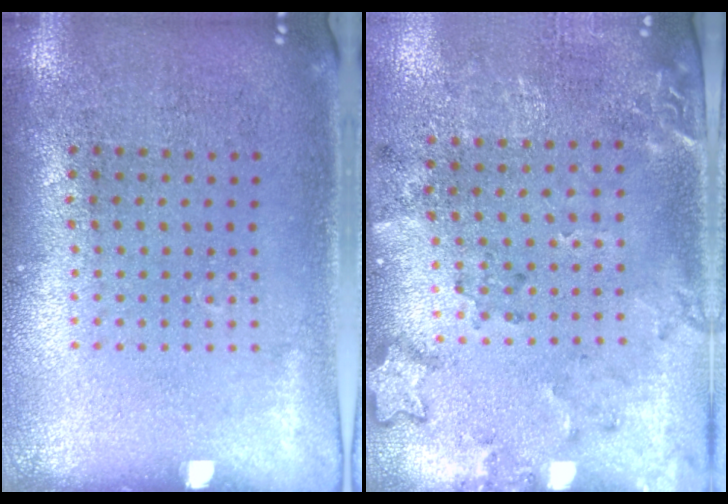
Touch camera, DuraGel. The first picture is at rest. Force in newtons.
{"total": 1.9, "press": 1.5, "slide": 1.2}